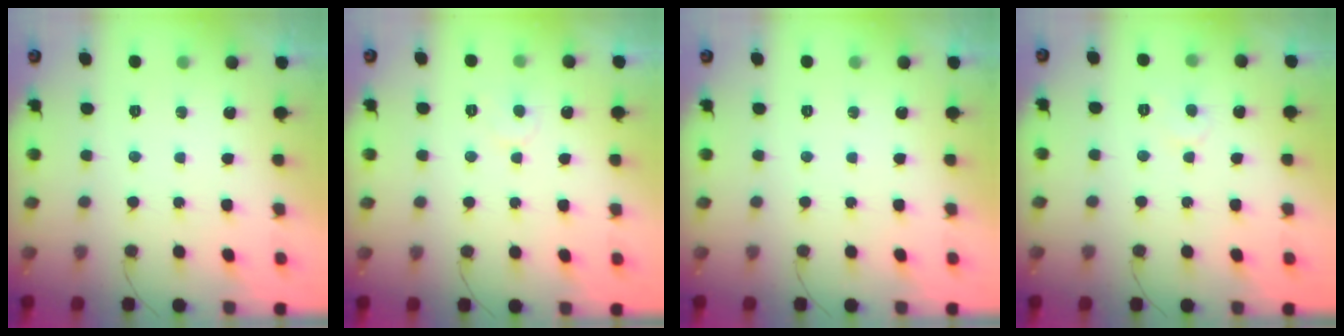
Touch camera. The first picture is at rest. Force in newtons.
{"total": 5.1, "press": 5.1, "slide": 0.5}
{"total": 0.0}
{"total": 4.4, "press": 4.4, "slide": 0.5}